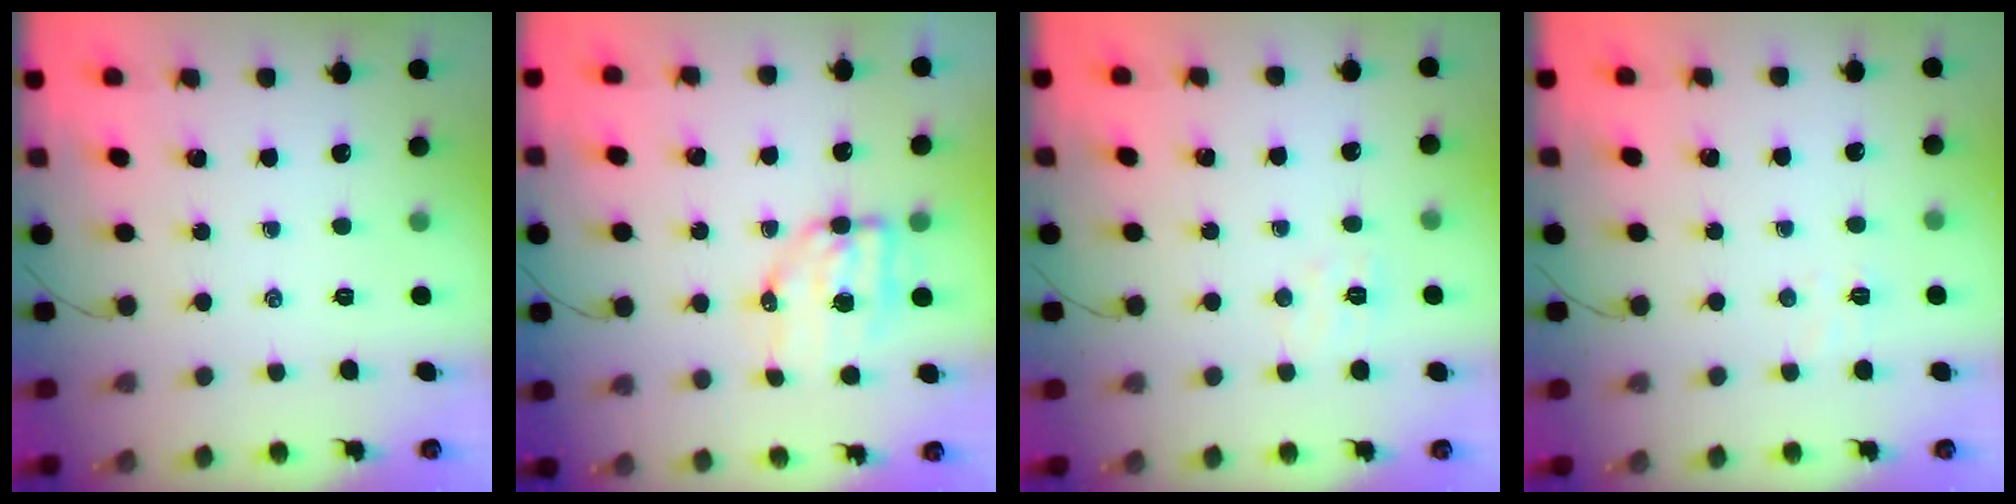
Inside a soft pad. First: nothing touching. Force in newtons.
{"total": 6.6, "press": 6.5, "slide": 1.3}
{"total": 4.5, "press": 4.4, "slide": 1.1}
{"total": 3.7, "press": 3.6, "slide": 0.8}